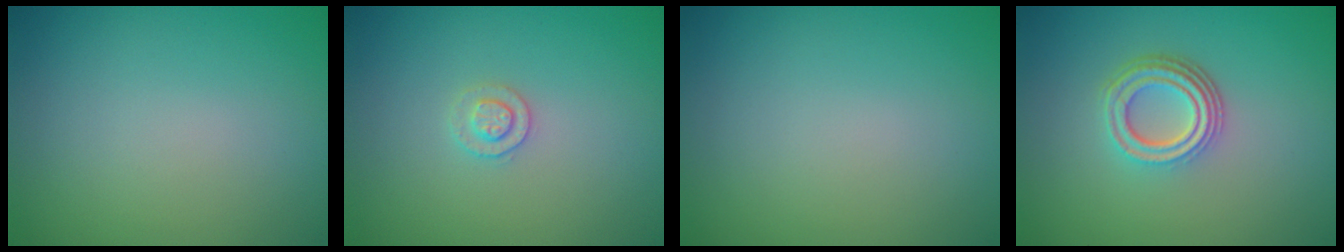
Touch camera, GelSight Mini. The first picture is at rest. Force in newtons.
{"total": 1.5, "press": 1.5, "slide": 0.1}
{"total": 0.0}
{"total": 4.2, "press": 3.1, "slide": 2.9}